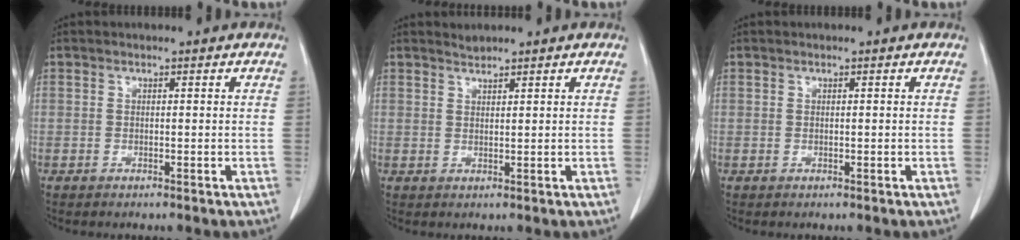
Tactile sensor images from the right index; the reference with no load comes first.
{"total": 1.4, "force": [1.4, 0.3, 0.2], "torque": [-0.004, 0.004, 0.030]}
{"total": 0.0}